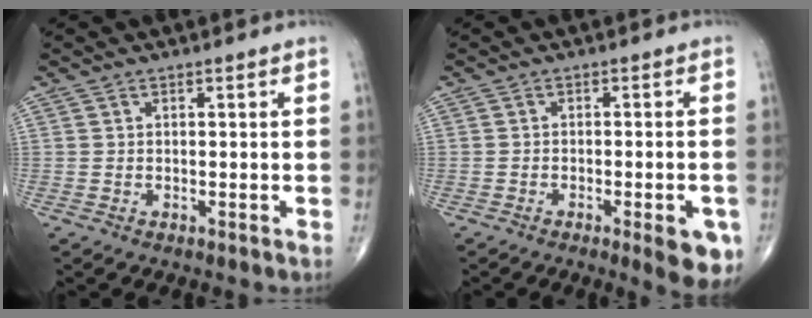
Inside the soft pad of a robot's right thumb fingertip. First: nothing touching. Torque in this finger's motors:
{"motor_torque": [1.27, 1.44, 0.68, -0.12, 0.17]}